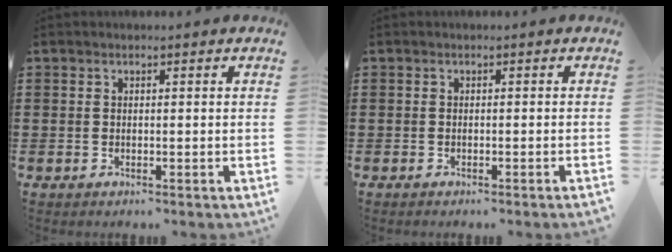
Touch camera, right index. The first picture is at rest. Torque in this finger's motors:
{"motor_torque": [1.04, 1.09, 0.03, 0.02]}